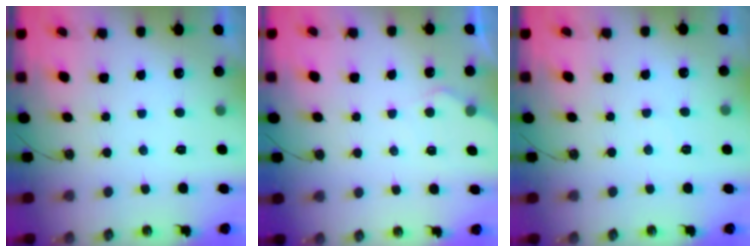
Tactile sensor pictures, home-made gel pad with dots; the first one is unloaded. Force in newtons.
{"total": 5.0, "press": 5.0, "slide": 0.6}
{"total": 4.4, "press": 4.3, "slide": 0.7}